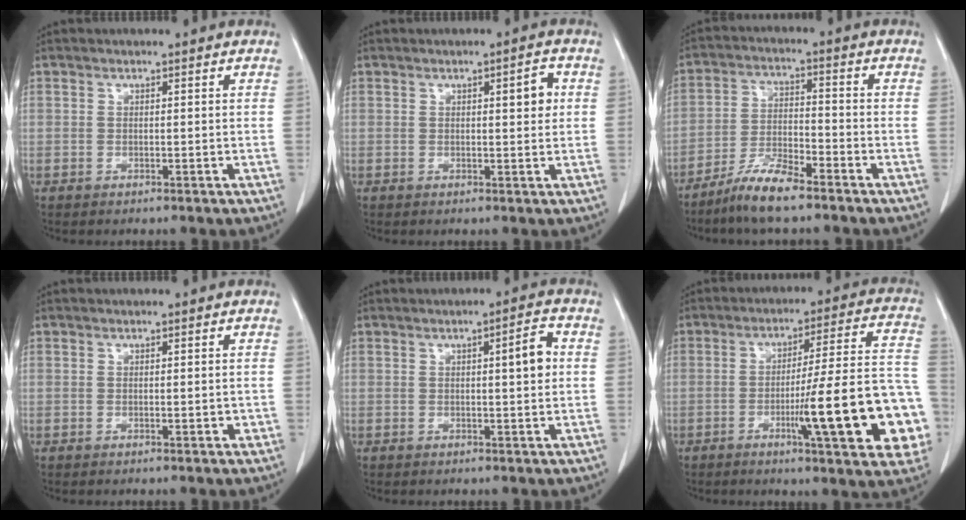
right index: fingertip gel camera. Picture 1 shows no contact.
{"total": 2.9, "force": [0.7, 0.7, 2.7], "torque": [-0.035, 0.002, 0.009]}
{"total": 7.5, "force": [-5.9, 0.7, 4.5], "torque": [-0.094, -0.014, -0.117]}
{"total": 1.1, "force": [-0.1, 0.4, 1.0], "torque": [-0.014, -0.001, 0.002]}
{"total": 3.8, "force": [0.6, 0.6, 3.7], "torque": [-0.052, 0.005, 0.006]}
{"total": 19.5, "force": [-5.6, 1.7, 18.6], "torque": [-0.183, 0.019, -0.069]}